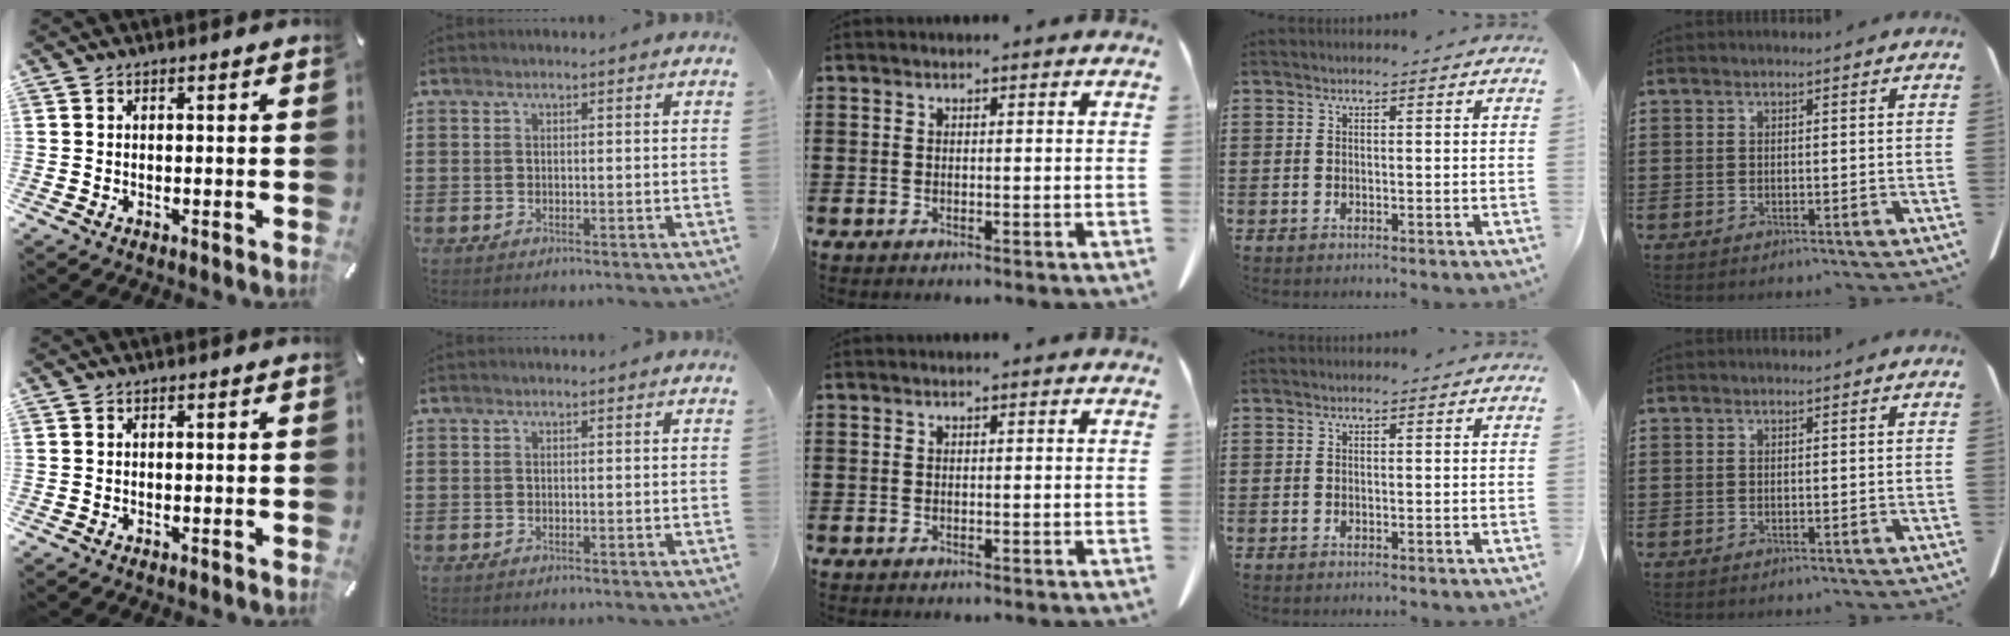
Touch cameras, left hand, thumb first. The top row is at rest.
{}